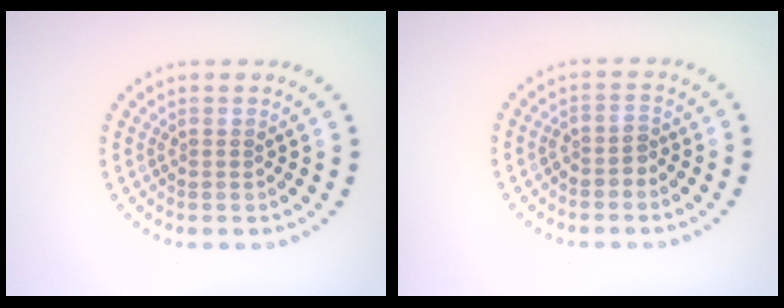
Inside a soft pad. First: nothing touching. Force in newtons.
{"total": 1.2, "press": 1.0, "slide": 0.6}